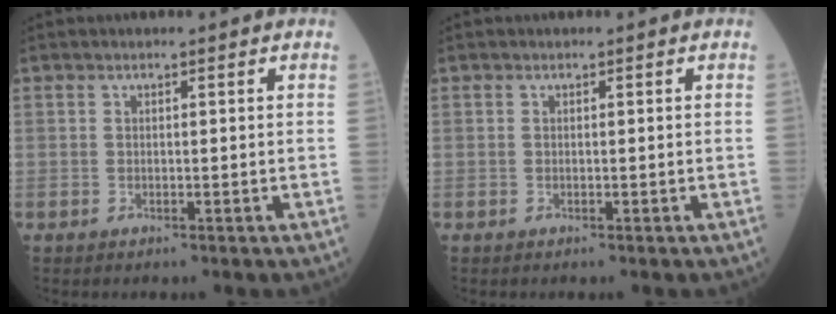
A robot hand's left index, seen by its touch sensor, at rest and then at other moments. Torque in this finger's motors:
{"motor_torque": [0.00, 0.00, 0.00, 0.00]}